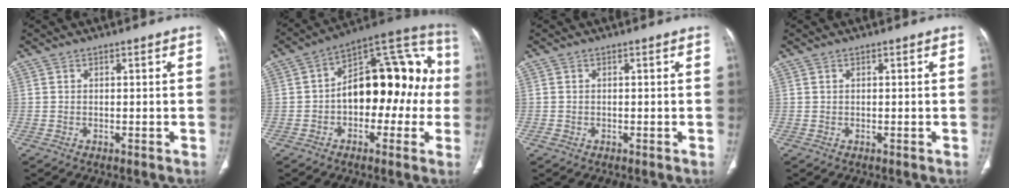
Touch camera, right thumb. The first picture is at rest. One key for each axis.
{"total": 20.0, "fx": -0.8, "fy": 12.0, "fz": 16.1, "tx": -0.183, "ty": 0.060, "tz": -0.020}
{"total": 0.7, "fx": -0.3, "fy": 0.6, "fz": 0.2, "tx": -0.009, "ty": 0.002, "tz": -0.004}
{"total": 0.0}